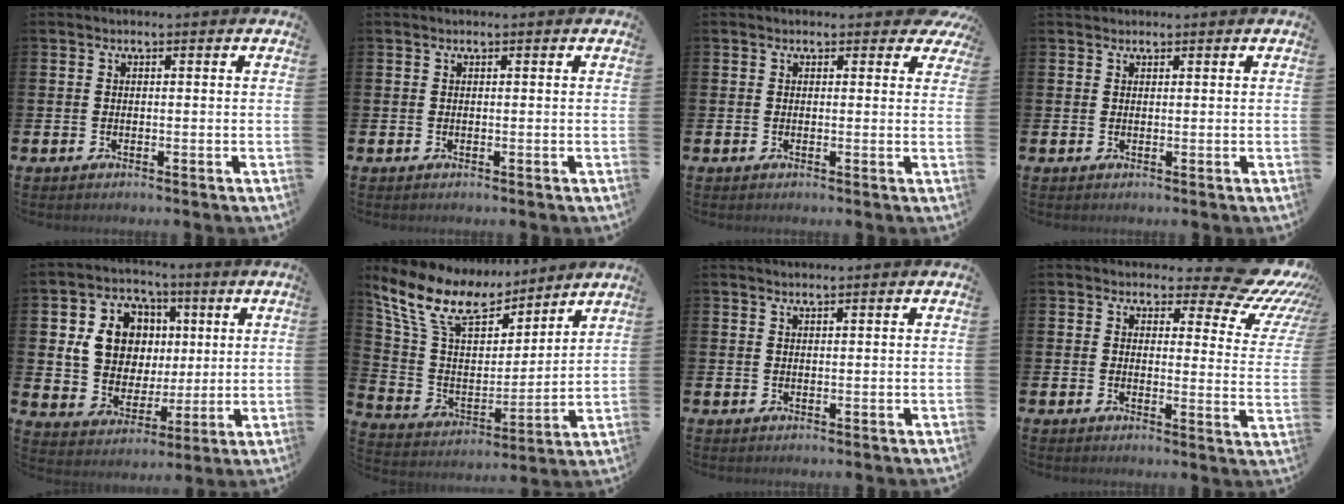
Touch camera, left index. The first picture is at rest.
{"total": 0.0}
{"total": 1.3, "force": [0.8, 0.9, 0.3], "torque": [0.009, 0.004, 0.010]}
{"total": 1.2, "force": [1.1, 0.5, -0.1], "torque": [0.025, -0.005, 0.016]}
{"total": 9.9, "force": [3.7, 8.2, 4.2], "torque": [-0.113, 0.006, 0.070]}
{"total": 12.5, "force": [10.4, 5.0, 4.9], "torque": [-0.155, -0.056, 0.188]}
{"total": 0.8, "force": [0.8, -0.1, 0.1], "torque": [0.000, -0.002, 0.014]}
{"total": 6.8, "force": [5.6, 2.4, 3.0], "torque": [-0.032, -0.056, 0.088]}